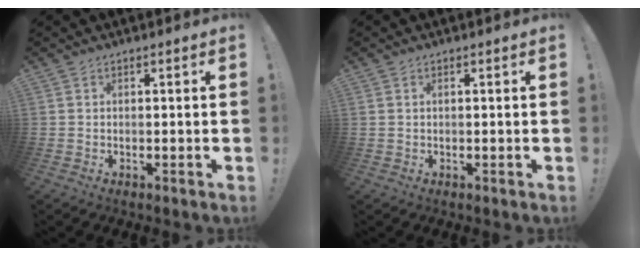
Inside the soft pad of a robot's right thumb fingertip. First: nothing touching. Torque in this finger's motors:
{"motor_torque": [0.23, 0.00, -0.16, 0.12, 0.08]}